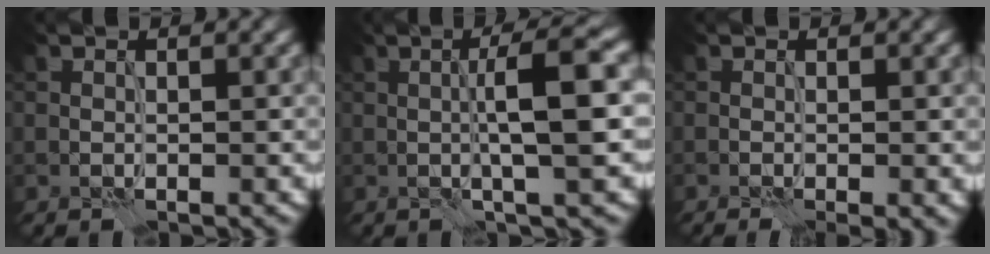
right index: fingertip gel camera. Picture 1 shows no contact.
{"total": 5.9, "force": [0.0, 0.7, 5.8], "torque": [-0.090, 0.014, -0.003]}
{"total": 1.7, "force": [-0.5, 0.1, 1.7], "torque": [-0.024, -0.004, -0.009]}